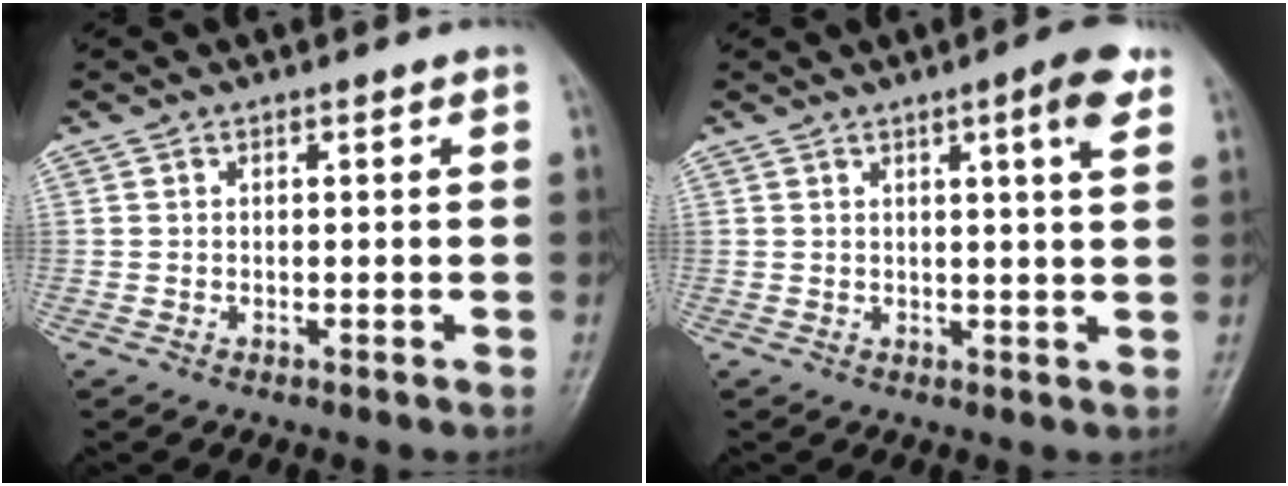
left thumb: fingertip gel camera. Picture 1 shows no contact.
{"total": 5.6, "force": [3.0, 0.6, 4.8], "torque": [-0.062, -0.011, 0.037]}